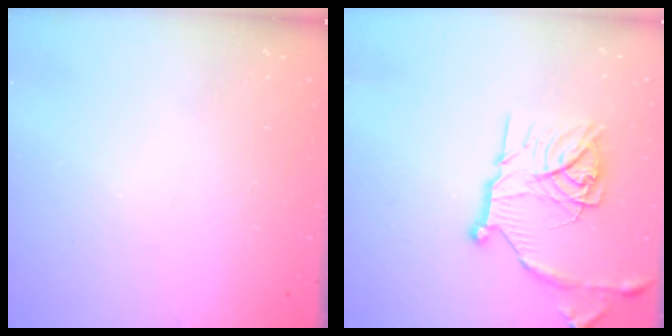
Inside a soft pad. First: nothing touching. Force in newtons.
{"total": 19.1, "press": 19.0, "slide": 1.7}